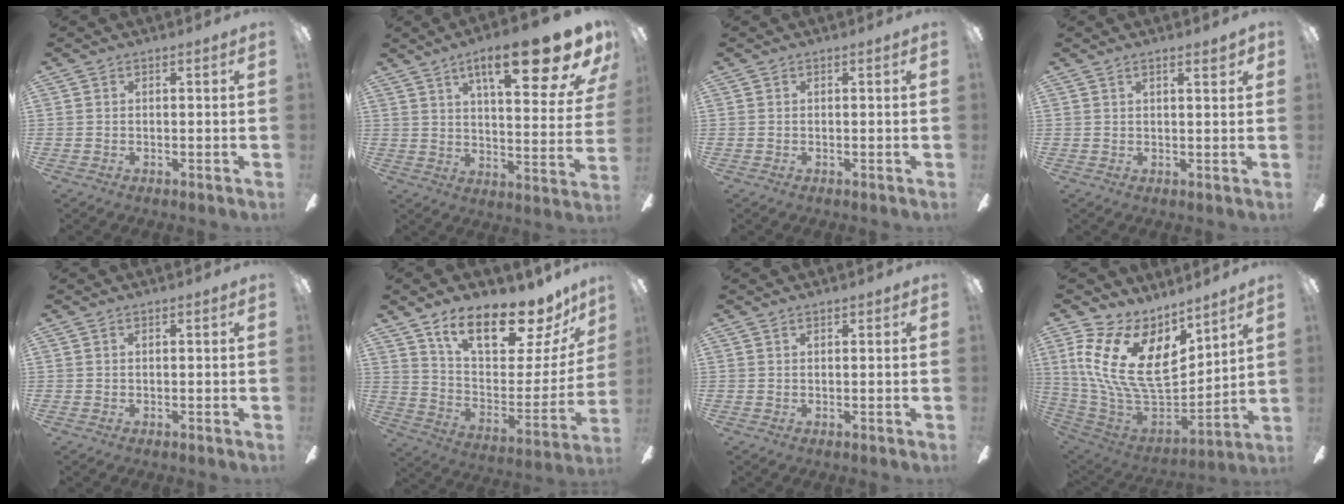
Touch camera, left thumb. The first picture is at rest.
{"total": 19.9, "force": [12.0, 5.3, 15.0], "torque": [-0.211, -0.070, 0.180]}
{"total": 0.0}
{"total": 2.7, "force": [1.6, 0.3, 2.2], "torque": [-0.030, -0.005, 0.022]}
{"total": 0.0}
{"total": 20.4, "force": [15.3, 7.0, 11.6], "torque": [-0.182, -0.104, 0.259]}
{"total": 0.8, "force": [0.7, 0.1, 0.5], "torque": [-0.011, 0.001, 0.012]}
{"total": 23.0, "force": [8.6, 12.9, 16.9], "torque": [-0.340, -0.051, 0.167]}